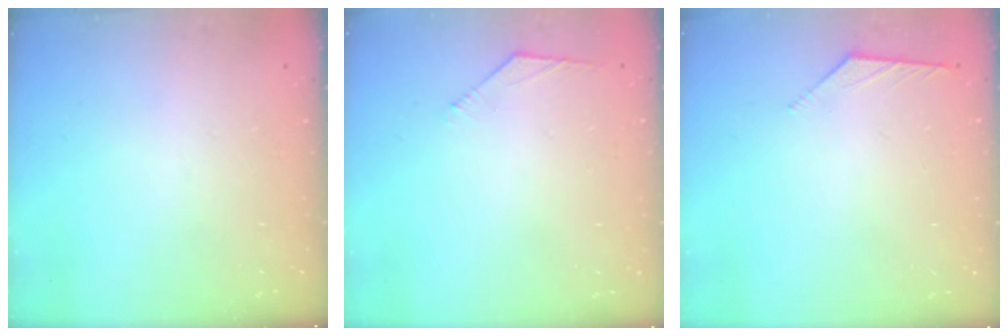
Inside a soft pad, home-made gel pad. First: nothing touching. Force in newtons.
{"total": 2.7, "press": 2.6, "slide": 0.6}
{"total": 3.4, "press": 3.4, "slide": 0.8}